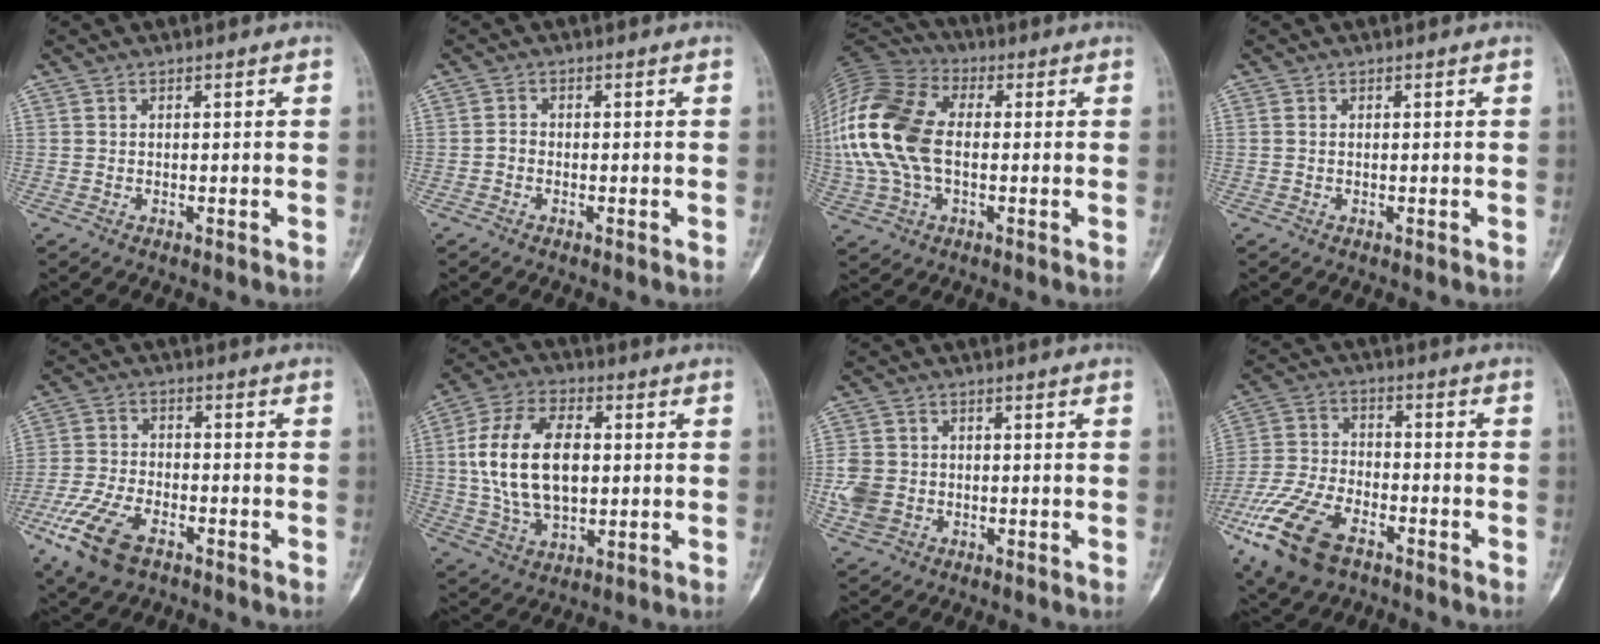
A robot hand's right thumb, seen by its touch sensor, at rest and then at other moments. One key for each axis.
{"total": 1.4, "fx": -0.5, "fy": 1.1, "fz": 0.6, "tx": -0.003, "ty": 0.005, "tz": -0.017}
{"total": 19.4, "fx": 0.0, "fy": 12.1, "fz": 15.2, "tx": -0.337, "ty": 0.020, "tz": -0.004}
{"total": 0.6, "fx": 0.0, "fy": 0.5, "fz": 0.3, "tx": -0.004, "ty": 0.001, "tz": -0.002}
{"total": 12.0, "fx": -6.4, "fy": 6.4, "fz": 8.0, "tx": -0.161, "ty": 0.010, "tz": -0.123}
{"total": 17.7, "fx": 1.5, "fy": 10.8, "fz": 14.0, "tx": -0.245, "ty": 0.008, "tz": 0.029}
{"total": 6.5, "fx": -1.2, "fy": 5.6, "fz": 3.2, "tx": -0.058, "ty": 0.007, "tz": -0.020}
{"total": 16.2, "fx": -8.8, "fy": 8.7, "fz": 10.5, "tx": -0.213, "ty": 0.019, "tz": -0.168}